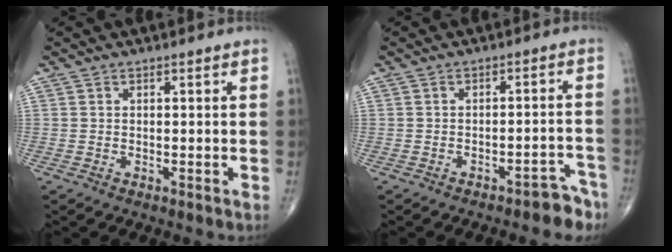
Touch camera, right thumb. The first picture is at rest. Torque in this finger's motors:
{"motor_torque": [1.16, 0.59, -0.02, -0.11, 0.14]}